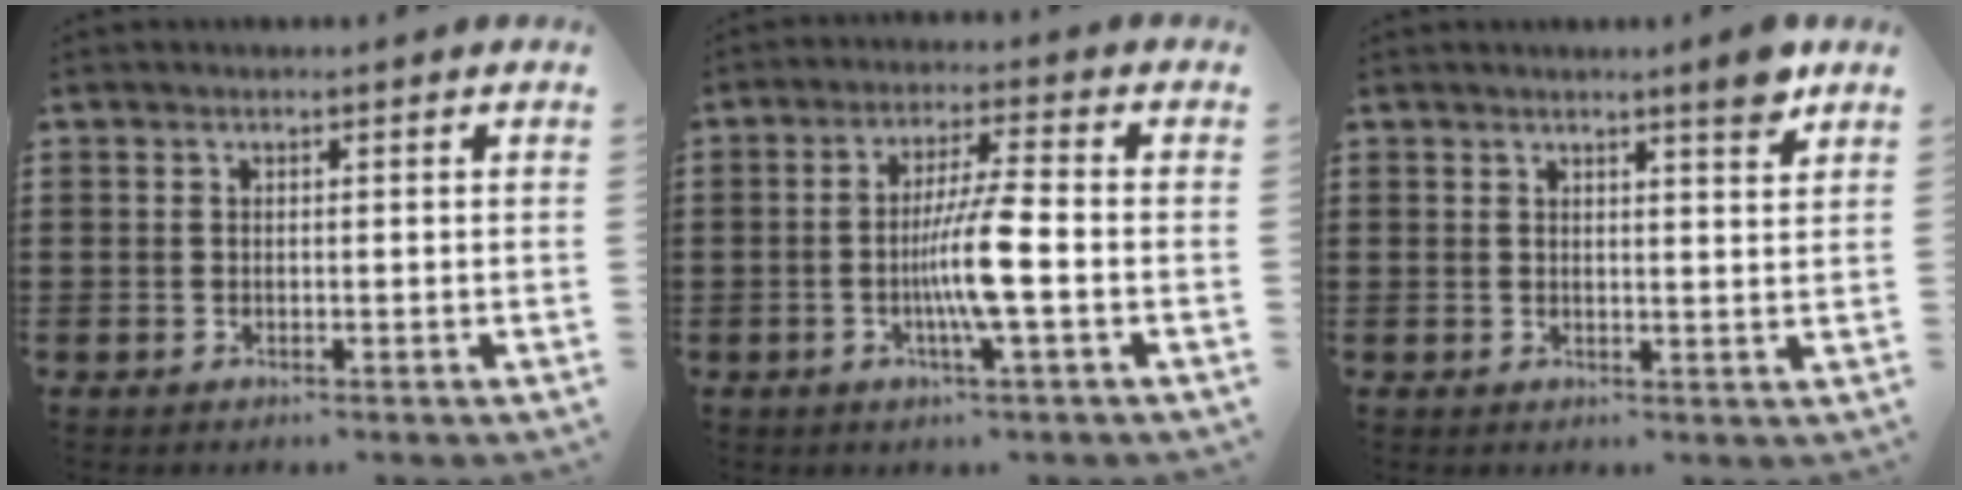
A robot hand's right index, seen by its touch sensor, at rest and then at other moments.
{"total": 7.8, "force": [-1.8, 0.0, 7.6], "torque": [-0.143, -0.012, -0.039]}
{"total": 3.9, "force": [3.1, 0.0, 2.3], "torque": [-0.038, -0.008, 0.051]}